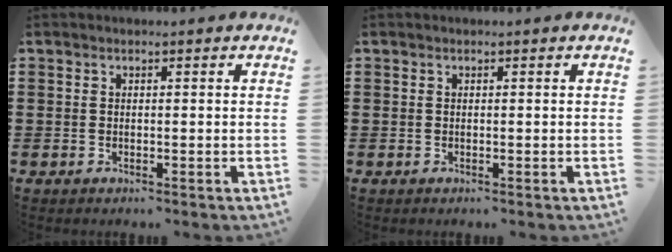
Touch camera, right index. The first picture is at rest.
{"total": 0.0}